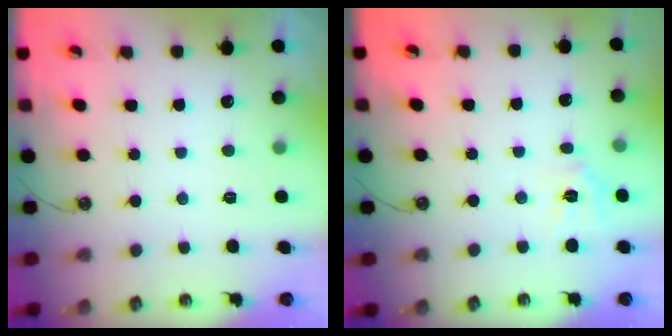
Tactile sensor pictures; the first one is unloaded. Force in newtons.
{"total": 6.2, "press": 6.1, "slide": 0.5}